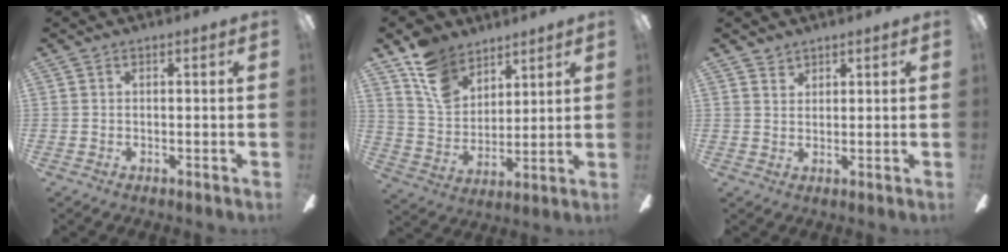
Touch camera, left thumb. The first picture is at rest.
{"total": 12.7, "force": [9.2, 7.9, 4.1], "torque": [-0.097, -0.043, 0.183]}
{"total": 2.1, "force": [1.9, 0.9, 0.0], "torque": [0.006, -0.008, 0.036]}